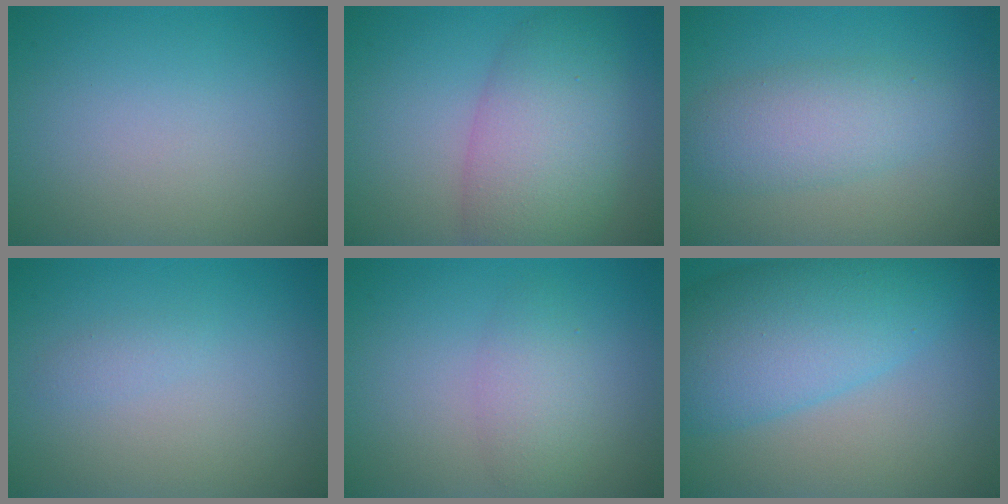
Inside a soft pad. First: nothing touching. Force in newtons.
{"total": 7.4, "press": 7.4, "slide": 0.3}
{"total": 4.2, "press": 4.2, "slide": 0.1}
{"total": 0.8, "press": 0.7, "slide": 0.1}
{"total": 2.4, "press": 2.4, "slide": 0.0}
{"total": 8.6, "press": 8.6, "slide": 0.2}